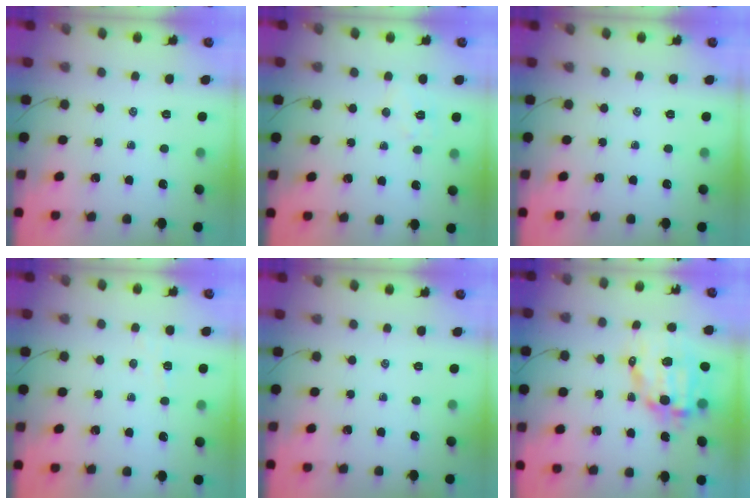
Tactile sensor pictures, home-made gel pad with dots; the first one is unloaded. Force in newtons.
{"total": 5.6, "press": 5.5, "slide": 0.9}
{"total": 0.0}
{"total": 2.9, "press": 2.7, "slide": 0.8}
{"total": 0.0}
{"total": 12.1, "press": 11.8, "slide": 2.5}